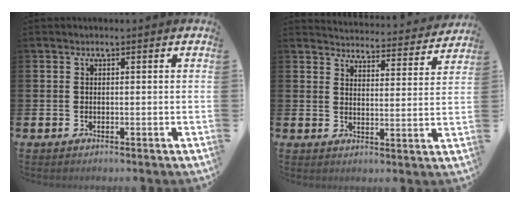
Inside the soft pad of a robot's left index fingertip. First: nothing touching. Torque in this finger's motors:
{"motor_torque": [0.93, -1.21, 0.02, 0.00]}